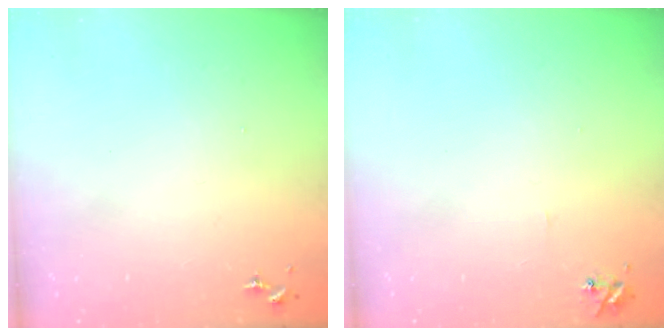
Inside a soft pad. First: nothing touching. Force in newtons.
{"total": 4.9, "press": 4.9, "slide": 0.6}